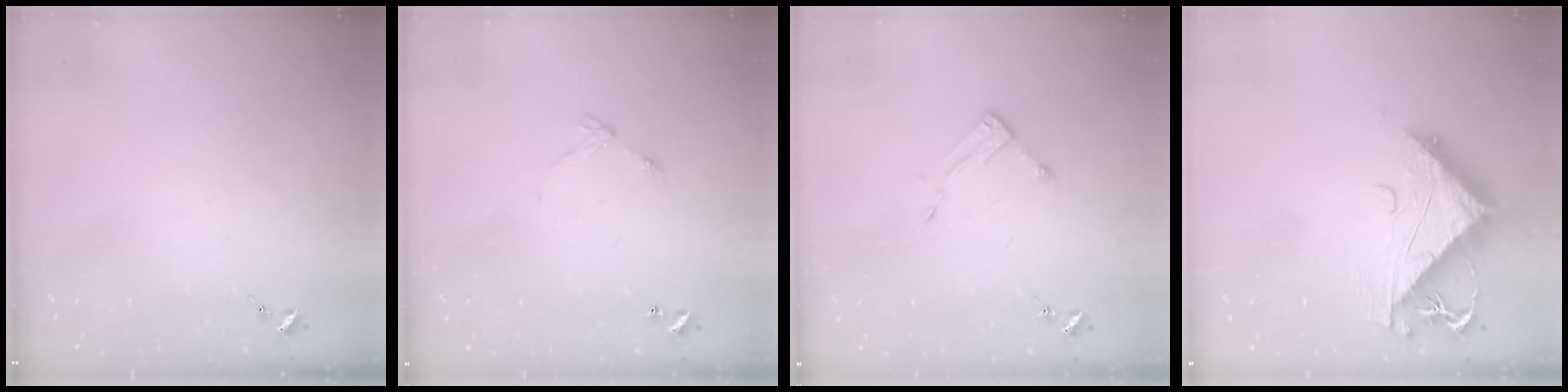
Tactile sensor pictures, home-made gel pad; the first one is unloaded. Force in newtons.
{"total": 5.9, "press": 5.9, "slide": 0.6}
{"total": 3.5, "press": 3.4, "slide": 0.3}
{"total": 10.1, "press": 10.0, "slide": 1.0}